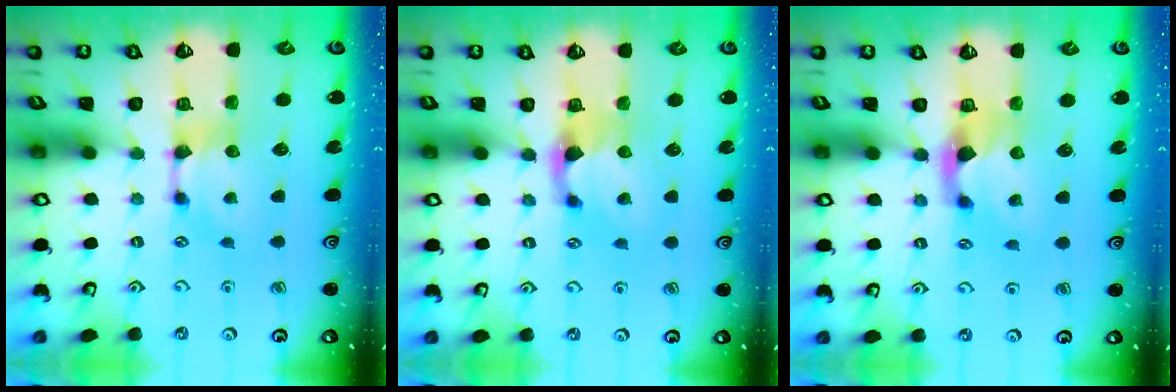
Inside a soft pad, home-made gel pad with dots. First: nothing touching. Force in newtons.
{"total": 1.1, "press": 0.6, "slide": 0.9}
{"total": 2.0, "press": 1.6, "slide": 1.2}